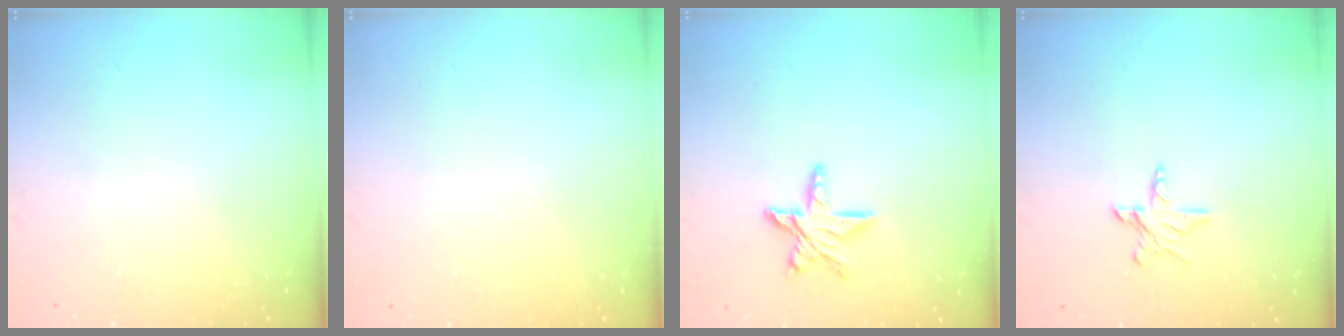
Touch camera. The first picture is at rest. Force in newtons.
{"total": 0.0}
{"total": 9.7, "press": 9.6, "slide": 0.9}
{"total": 6.3, "press": 6.2, "slide": 0.5}